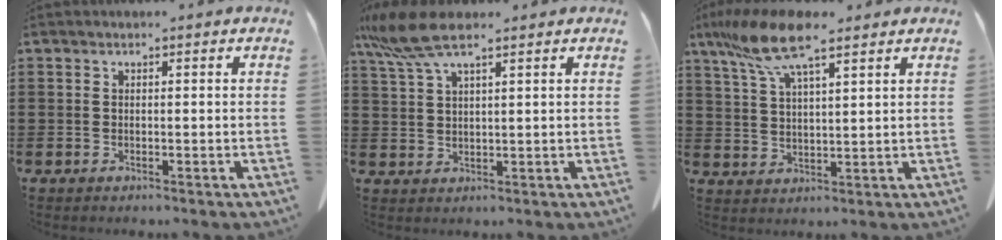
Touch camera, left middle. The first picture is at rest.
{"total": 7.6, "force": [5.3, 1.5, 5.2], "torque": [-0.127, -0.011, 0.093]}
{"total": 9.9, "force": [6.8, 2.2, 6.9], "torque": [-0.156, -0.012, 0.121]}